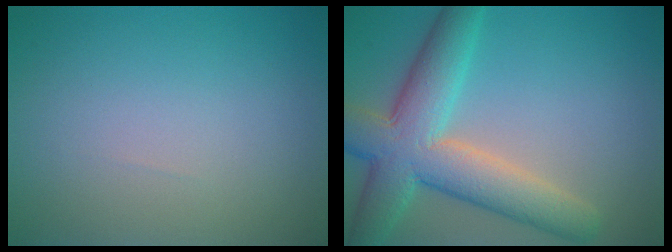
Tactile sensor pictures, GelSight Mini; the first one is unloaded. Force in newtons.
{"total": 8.6, "press": 8.5, "slide": 0.5}